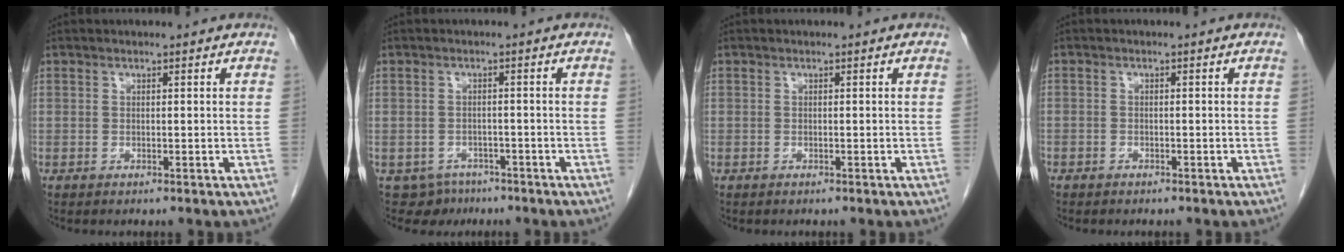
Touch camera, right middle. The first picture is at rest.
{"total": 3.9, "force": [-2.7, 2.7, 0.0], "torque": [0.005, 0.007, -0.037]}
{"total": 0.0}
{"total": 1.5, "force": [-1.2, 0.9, 0.3], "torque": [-0.010, 0.002, -0.017]}